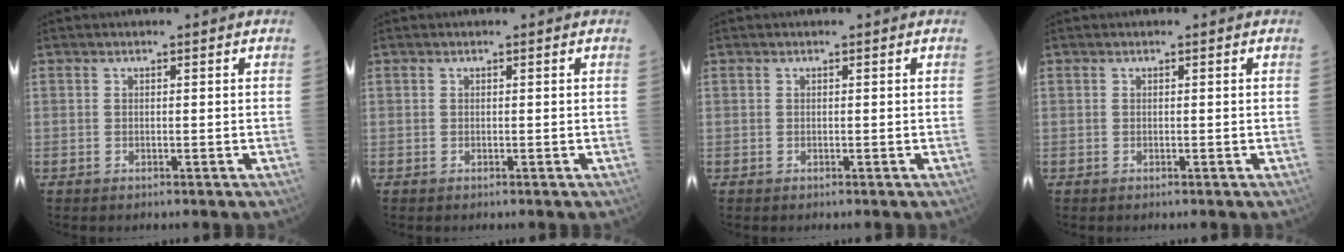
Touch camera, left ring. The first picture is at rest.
{"total": 0.0}
{"total": 0.0}
{"total": 0.0}